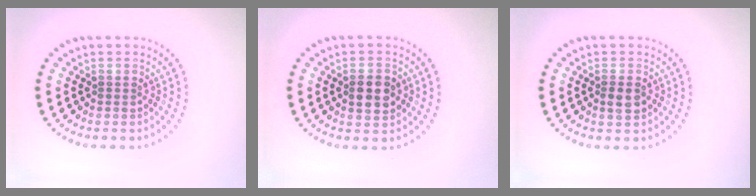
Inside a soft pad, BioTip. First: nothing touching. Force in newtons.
{"total": 3.4, "press": 3.4, "slide": 0.1}
{"total": 1.7, "press": 1.7, "slide": 0.1}